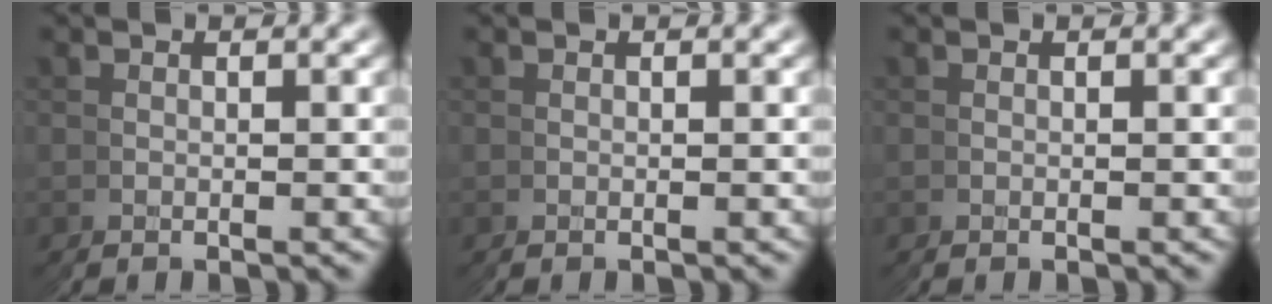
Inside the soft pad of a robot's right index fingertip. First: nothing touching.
{"total": 0.0}
{"total": 0.0}